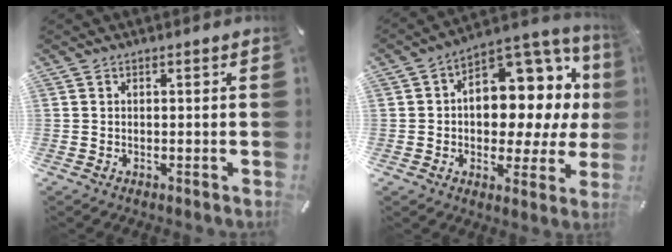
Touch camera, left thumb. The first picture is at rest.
{"total": 13.2, "force": [3.0, 9.2, 9.1], "torque": [-0.109, -0.042, 0.051]}